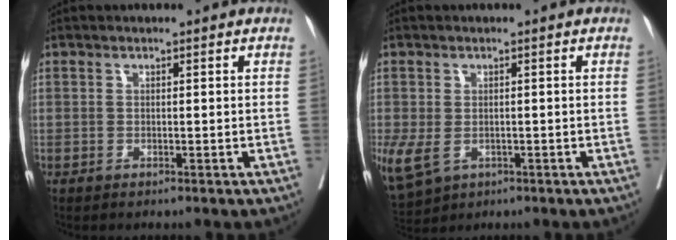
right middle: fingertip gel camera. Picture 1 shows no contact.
{"total": 9.3, "force": [-3.3, 6.8, 5.5], "torque": [-0.159, -0.011, -0.045]}